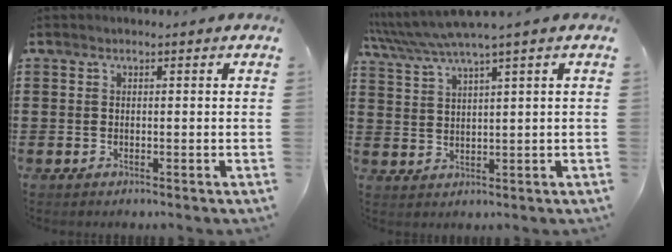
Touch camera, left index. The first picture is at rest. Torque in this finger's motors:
{"motor_torque": [1.08, -1.06, 0.63, 0.21]}